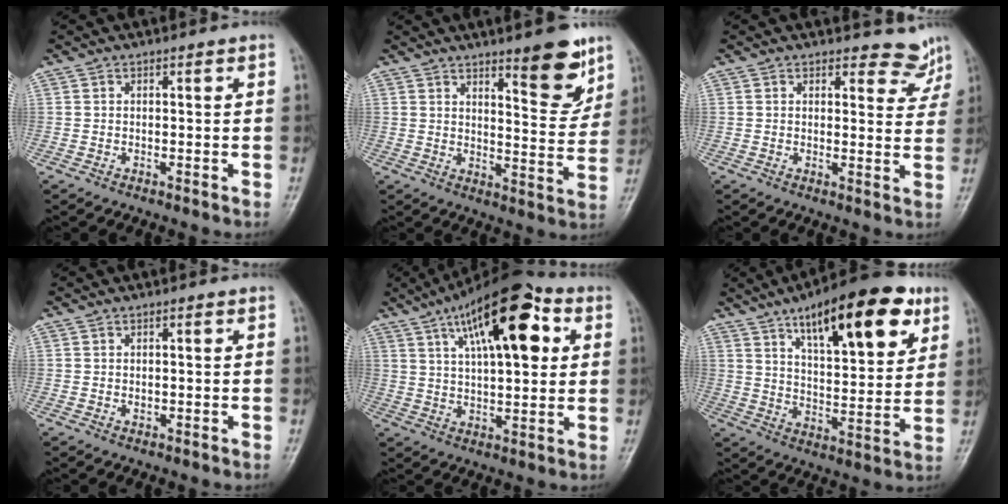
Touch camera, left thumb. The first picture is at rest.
{"total": 10.3, "force": [6.9, 2.7, 7.2], "torque": [-0.073, -0.052, 0.101]}
{"total": 5.4, "force": [4.9, 2.1, -0.1], "torque": [0.031, -0.042, 0.045]}
{"total": 0.7, "force": [-0.1, 0.5, 0.5], "torque": [-0.005, 0.000, 0.001]}
{"total": 19.1, "force": [7.4, 7.5, 15.9], "torque": [-0.227, 0.000, 0.112]}
{"total": 21.6, "force": [11.4, 7.8, 16.6], "torque": [-0.213, -0.036, 0.175]}